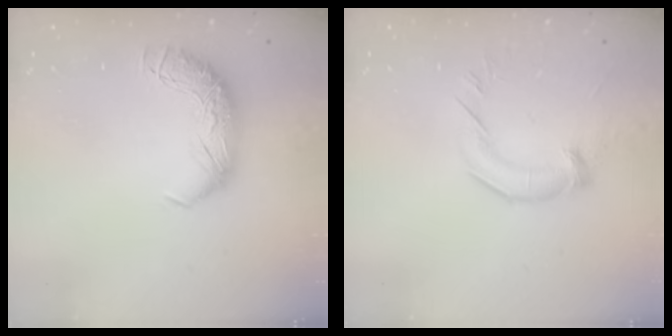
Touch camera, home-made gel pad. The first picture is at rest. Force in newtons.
{"total": 1.9, "press": 1.6, "slide": 1.1}